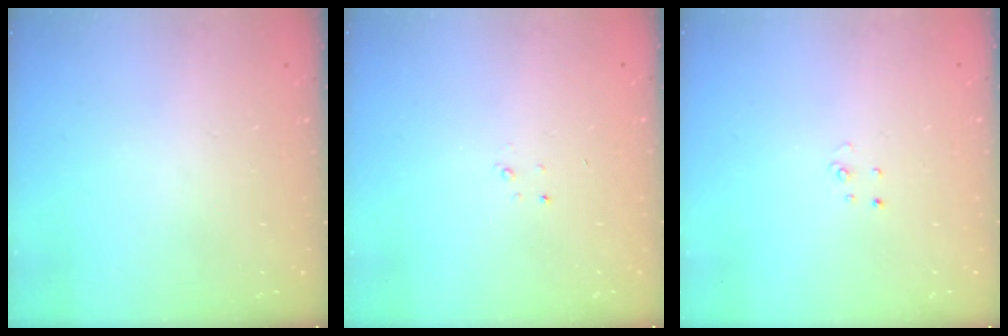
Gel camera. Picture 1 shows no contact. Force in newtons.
{"total": 1.5, "press": 1.5, "slide": 0.2}
{"total": 2.7, "press": 2.7, "slide": 0.3}